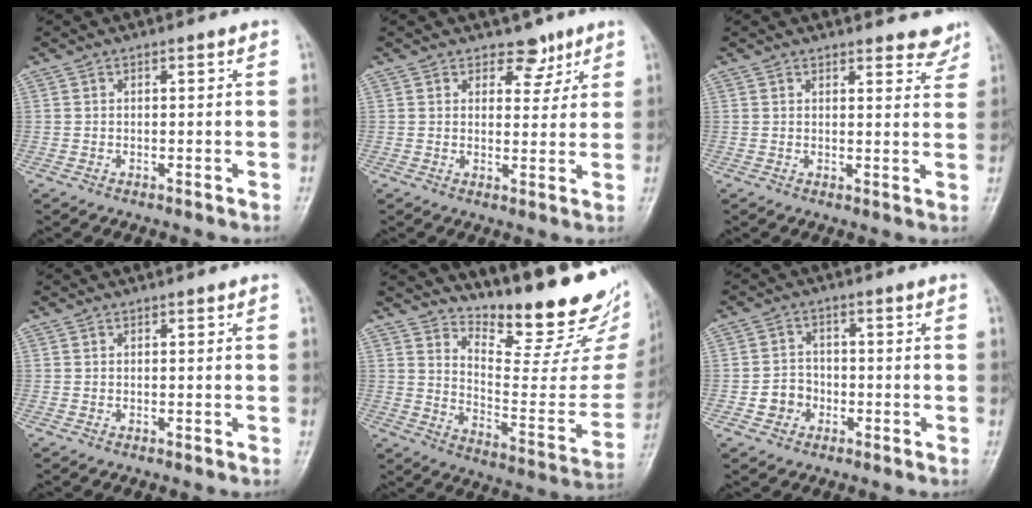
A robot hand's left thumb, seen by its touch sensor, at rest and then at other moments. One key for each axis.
{"total": 4.3, "fx": 3.0, "fy": 2.8, "fz": 1.3, "tx": 0.013, "ty": -0.017, "tz": 0.042}
{"total": 4.9, "fx": 4.5, "fy": 1.6, "fz": 1.4, "tx": 0.008, "ty": -0.029, "tz": 0.041}
{"total": 0.0}
{"total": 22.3, "fx": 17.8, "fy": 6.2, "fz": 11.8, "tx": -0.132, "ty": -0.140, "tz": 0.256}
{"total": 4.3, "fx": -1.5, "fy": 3.9, "fz": 1.3, "tx": 0.000, "ty": 0.017, "tz": -0.030}